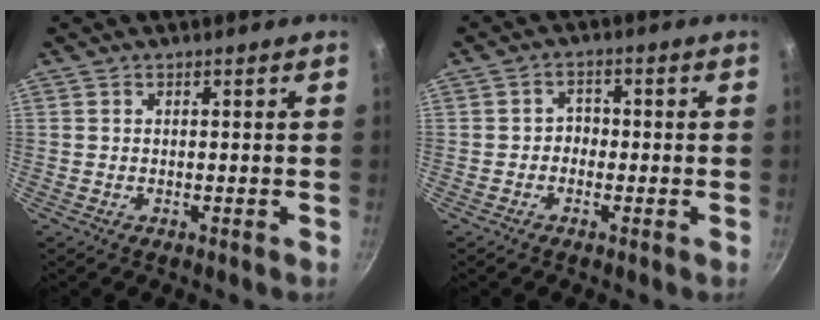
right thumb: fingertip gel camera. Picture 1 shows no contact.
{"total": 2.5, "force": [-0.8, 2.1, 1.0], "torque": [0.003, 0.013, -0.018]}